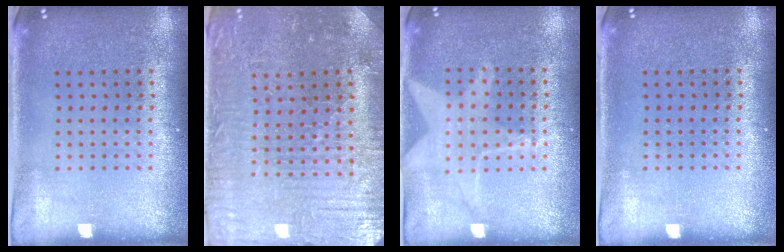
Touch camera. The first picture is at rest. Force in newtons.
{"total": 2.0, "press": 1.9, "slide": 0.4}
{"total": 1.4, "press": 1.4, "slide": 0.4}
{"total": 0.0}